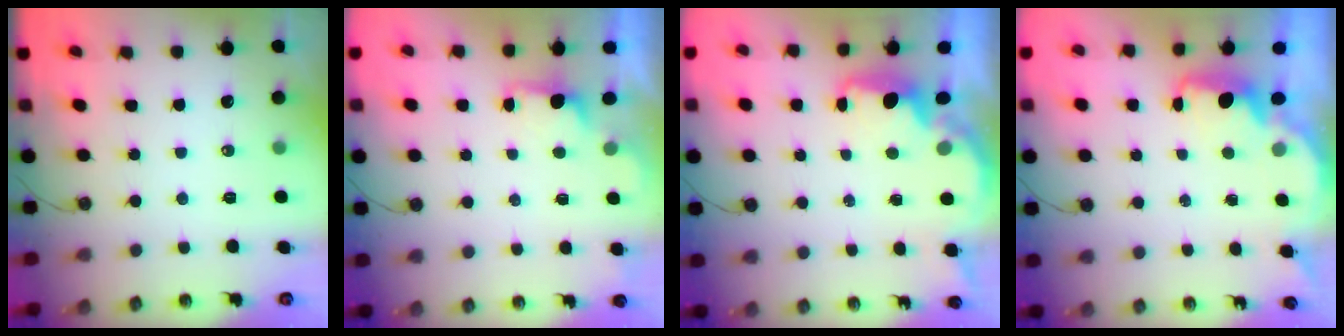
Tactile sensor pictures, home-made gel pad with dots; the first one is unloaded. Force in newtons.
{"total": 0.9, "press": 0.6, "slide": 0.8}
{"total": 2.2, "press": 2.0, "slide": 0.8}
{"total": 1.7, "press": 1.5, "slide": 0.7}